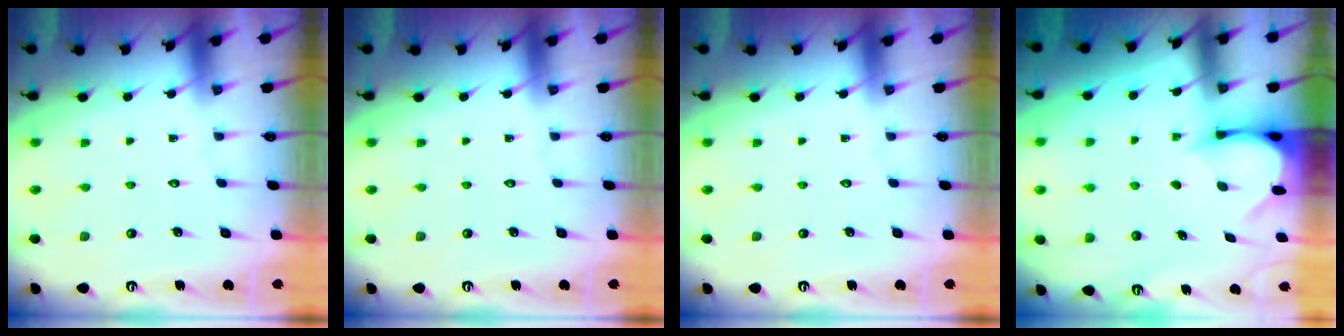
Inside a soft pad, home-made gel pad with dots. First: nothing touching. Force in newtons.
{"total": 0.0}
{"total": 0.0}
{"total": 3.3, "press": 3.3, "slide": 0.3}